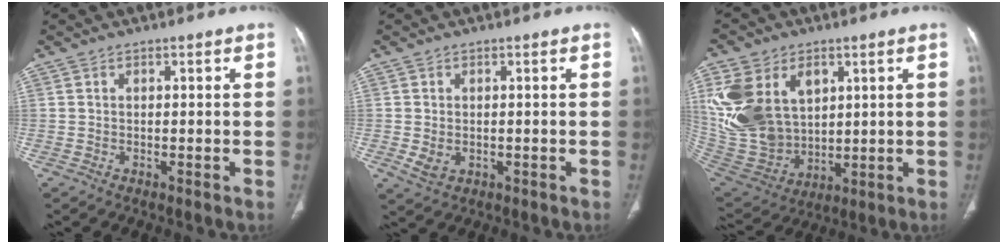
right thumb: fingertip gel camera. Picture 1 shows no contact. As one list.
[{"total": 3.2, "force": [-0.5, 2.3, 2.1], "torque": [-0.042, -0.002, 0.001]}, {"total": 22.1, "force": [6.4, 15.6, 14.2], "torque": [-0.294, -0.013, 0.149]}]